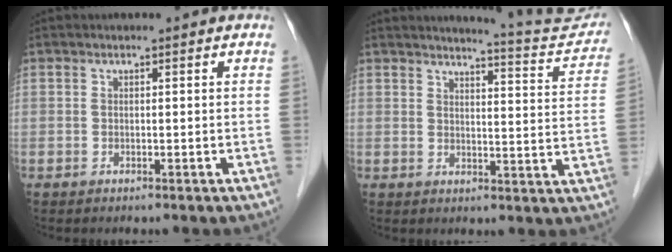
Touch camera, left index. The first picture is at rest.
{"total": 11.0, "force": [10.9, -0.3, 1.9], "torque": [-0.024, -0.050, 0.119]}